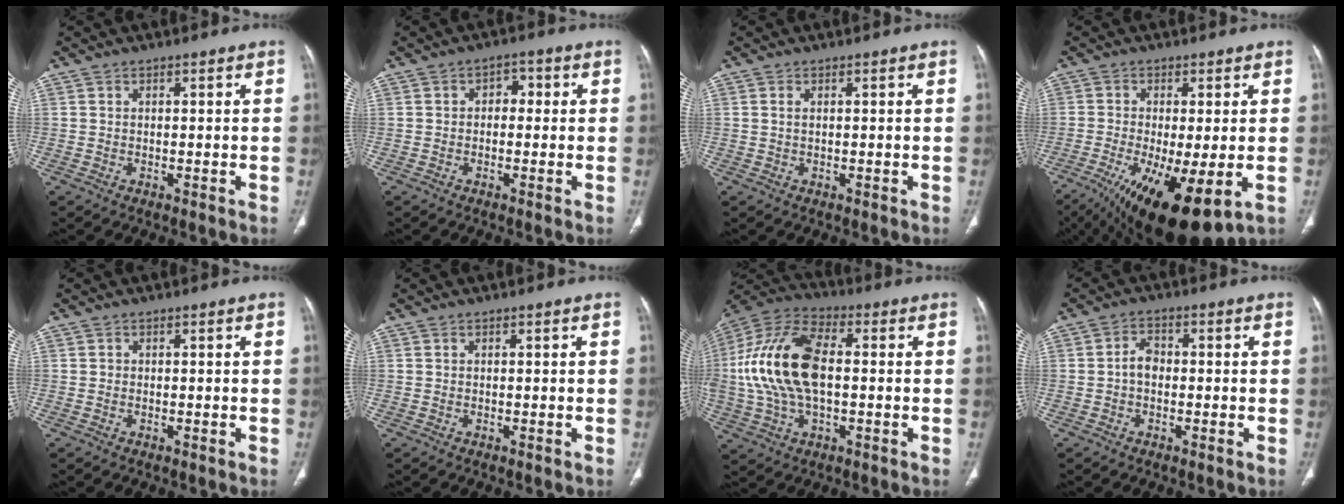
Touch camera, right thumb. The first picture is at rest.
{"total": 2.9, "force": [0.1, 2.2, 1.9], "torque": [-0.004, 0.014, -0.009]}
{"total": 0.7, "force": [0.2, 0.4, 0.6], "torque": [-0.010, 0.002, 0.003]}
{"total": 16.3, "force": [-6.2, 5.0, 14.3], "torque": [-0.243, -0.025, -0.090]}
{"total": 0.0}
{"total": 0.0}
{"total": 19.1, "force": [0.2, 10.2, 16.1], "torque": [-0.341, 0.025, 0.001]}
{"total": 3.2, "force": [-0.5, 2.3, 2.2], "torque": [-0.023, 0.014, -0.017]}